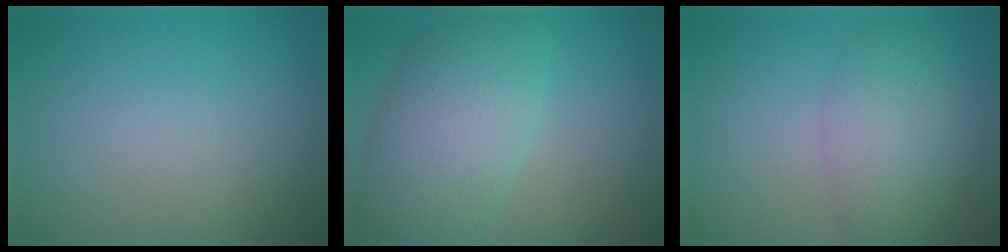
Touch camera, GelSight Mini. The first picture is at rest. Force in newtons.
{"total": 8.2, "press": 8.2, "slide": 0.4}
{"total": 4.3, "press": 4.2, "slide": 0.2}